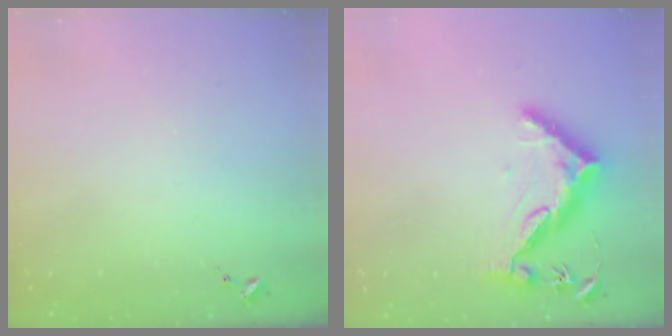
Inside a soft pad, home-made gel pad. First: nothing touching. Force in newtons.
{"total": 11.5, "press": 11.4, "slide": 0.7}